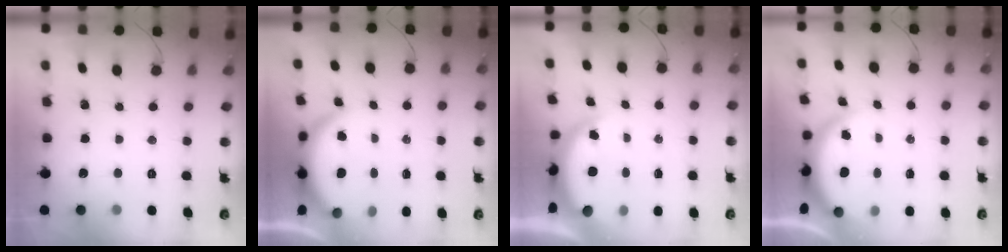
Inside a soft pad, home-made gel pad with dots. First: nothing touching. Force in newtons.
{"total": 6.6, "press": 6.6, "slide": 1.0}
{"total": 4.9, "press": 4.8, "slide": 1.0}
{"total": 3.6, "press": 3.6, "slide": 0.6}